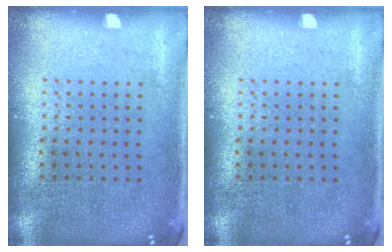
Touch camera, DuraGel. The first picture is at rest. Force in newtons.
{"total": 0.0}